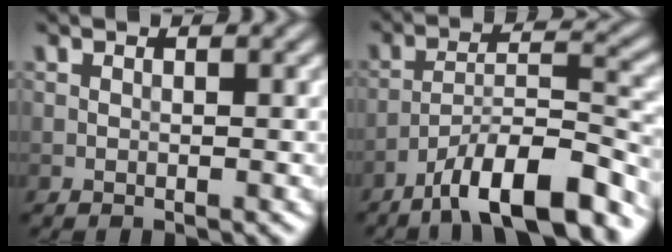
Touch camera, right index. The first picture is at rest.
{"total": 10.5, "force": [-7.6, 2.5, 6.9], "torque": [-0.106, 0.015, -0.136]}